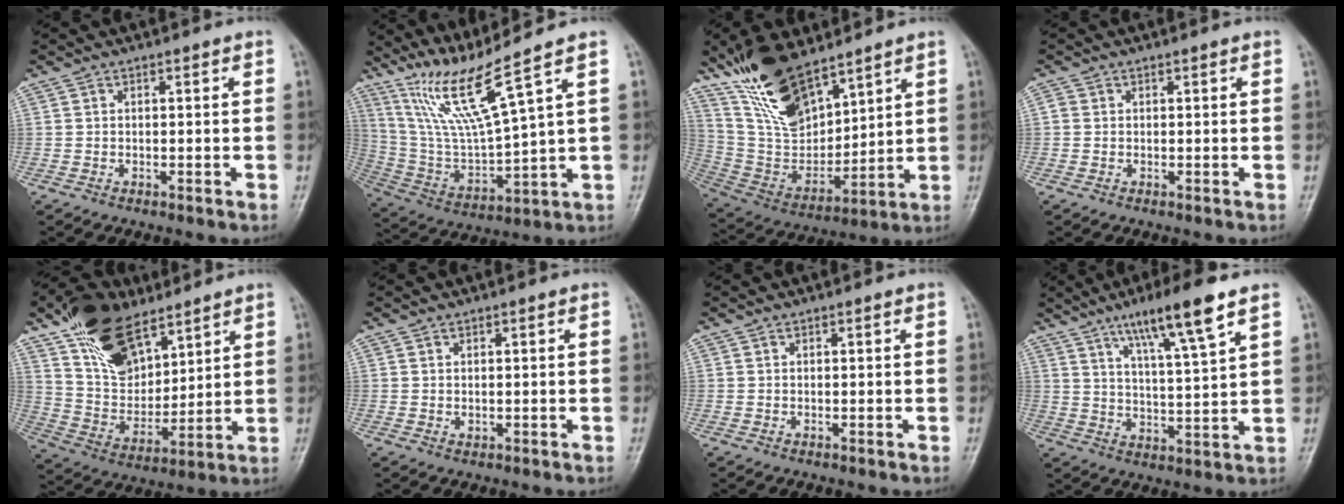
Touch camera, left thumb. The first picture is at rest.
{"total": 12.9, "force": [9.3, -1.3, 8.9], "torque": [-0.172, -0.062, 0.194]}
{"total": 17.1, "force": [12.1, 7.1, 9.8], "torque": [-0.141, -0.067, 0.245]}
{"total": 0.8, "force": [0.1, 0.7, 0.3], "torque": [-0.001, 0.001, -0.002]}
{"total": 18.1, "force": [11.5, 9.3, 10.4], "torque": [-0.140, -0.051, 0.223]}
{"total": 0.7, "force": [0.4, 0.5, 0.4], "torque": [0.003, -0.005, 0.005]}
{"total": 0.0}
{"total": 12.6, "force": [7.6, 1.1, 10.0], "torque": [-0.167, -0.035, 0.130]}